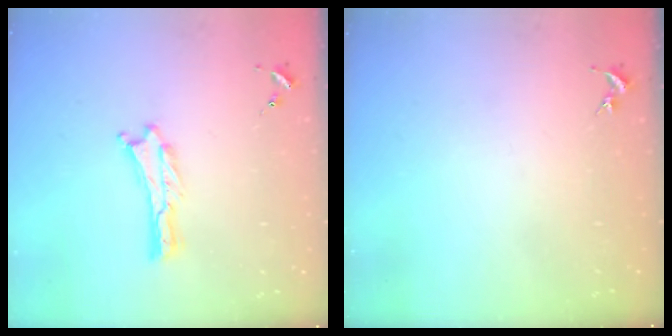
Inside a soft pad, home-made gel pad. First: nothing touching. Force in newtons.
{"total": 0.0}